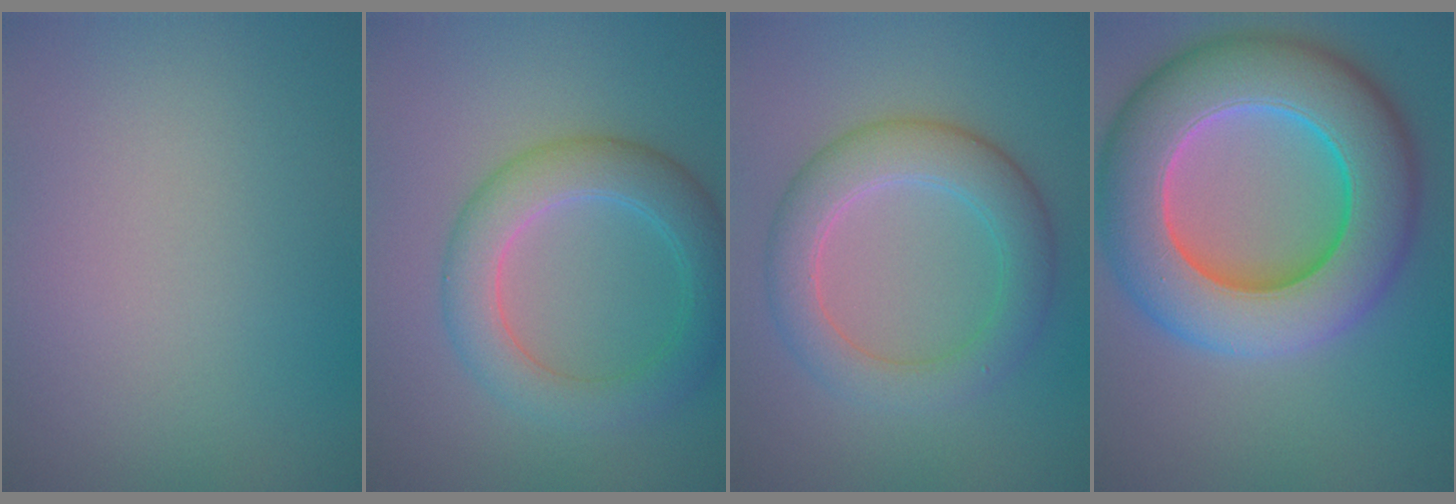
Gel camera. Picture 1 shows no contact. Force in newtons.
{"total": 5.3, "press": 5.3, "slide": 0.1}
{"total": 5.4, "press": 5.4, "slide": 0.2}
{"total": 13.3, "press": 13.1, "slide": 2.1}